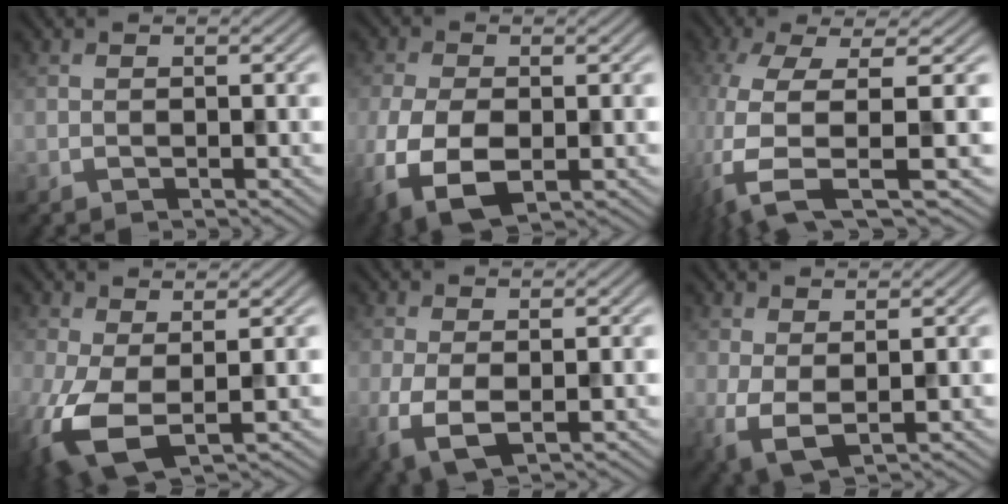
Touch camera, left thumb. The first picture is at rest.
{"total": 8.6, "force": [-2.9, 5.1, 6.3], "torque": [-0.172, -0.030, -0.049]}
{"total": 11.2, "force": [-2.7, 3.4, 10.3], "torque": [-0.222, -0.018, -0.050]}
{"total": 8.0, "force": [-0.8, 4.0, 6.9], "torque": [-0.175, -0.012, -0.021]}
{"total": 4.6, "force": [-0.6, 2.3, 4.0], "torque": [-0.102, -0.010, -0.011]}
{"total": 4.2, "force": [1.0, 2.0, 3.5], "torque": [-0.087, -0.005, 0.018]}